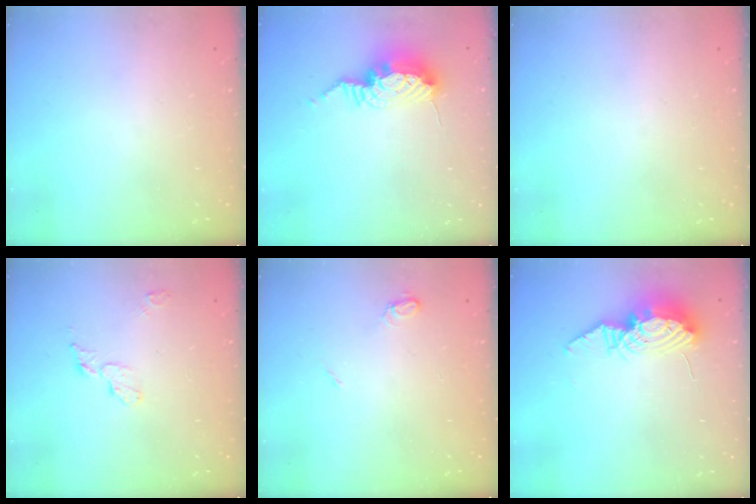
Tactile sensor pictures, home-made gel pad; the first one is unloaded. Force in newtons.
{"total": 10.6, "press": 10.5, "slide": 0.9}
{"total": 0.0}
{"total": 4.8, "press": 4.8, "slide": 0.3}
{"total": 5.3, "press": 5.3, "slide": 0.6}
{"total": 11.1, "press": 11.0, "slide": 1.0}